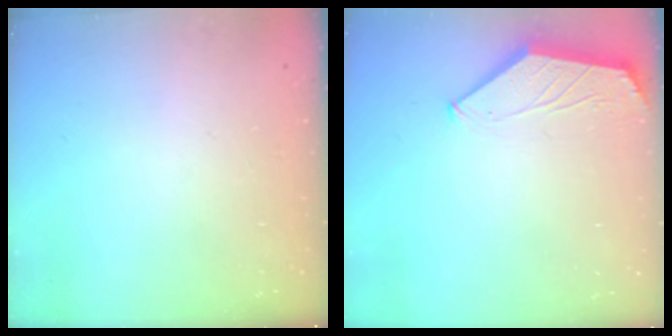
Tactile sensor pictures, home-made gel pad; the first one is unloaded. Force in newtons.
{"total": 1.7, "press": 1.6, "slide": 0.4}